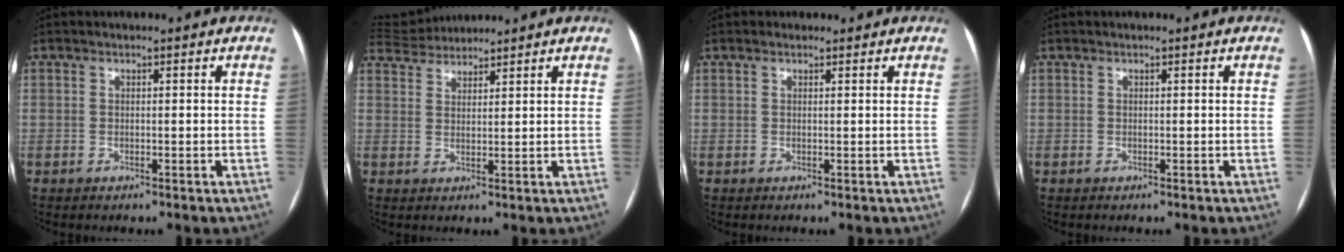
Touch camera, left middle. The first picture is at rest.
{"total": 5.6, "force": [5.5, 0.6, 0.6], "torque": [-0.018, 0.030, 0.100]}
{"total": 0.8, "force": [0.6, 0.5, 0.2], "torque": [-0.014, 0.011, 0.010]}
{"total": 0.0}